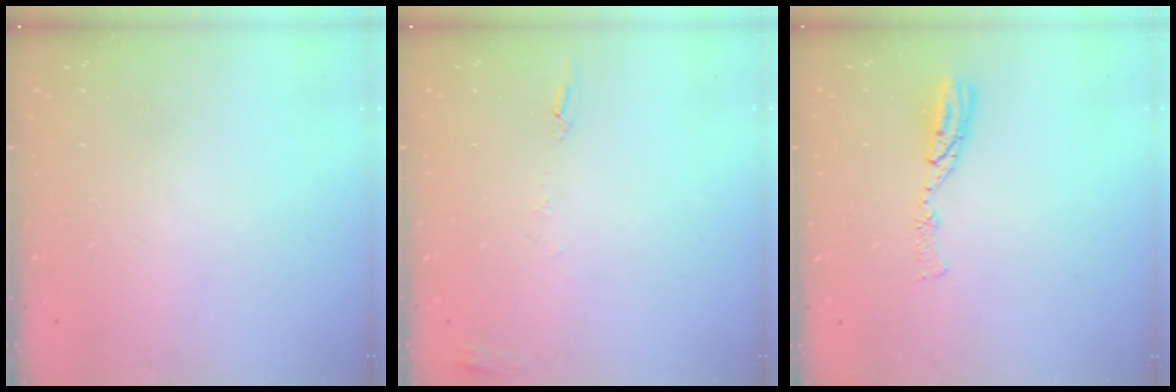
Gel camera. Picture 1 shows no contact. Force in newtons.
{"total": 6.0, "press": 6.0, "slide": 0.6}
{"total": 7.8, "press": 7.8, "slide": 0.8}